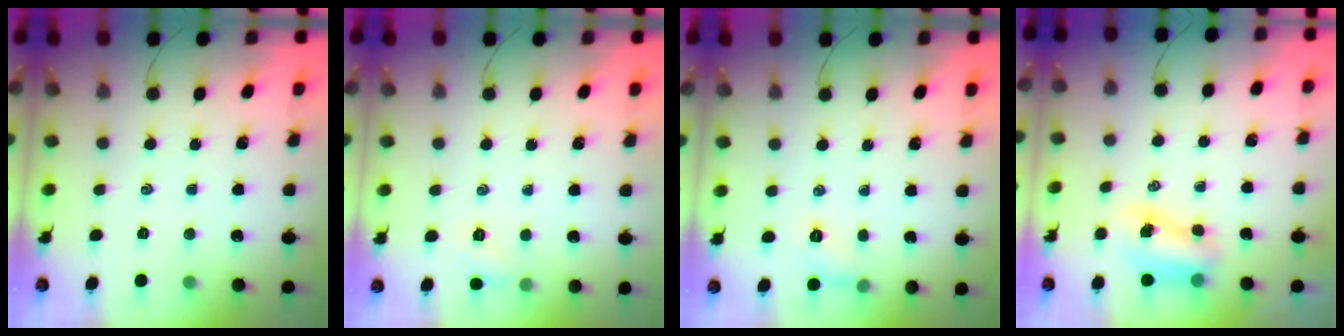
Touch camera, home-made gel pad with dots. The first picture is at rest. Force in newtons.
{"total": 5.5, "press": 5.3, "slide": 1.5}
{"total": 5.6, "press": 5.5, "slide": 1.0}
{"total": 7.3, "press": 7.3, "slide": 1.0}